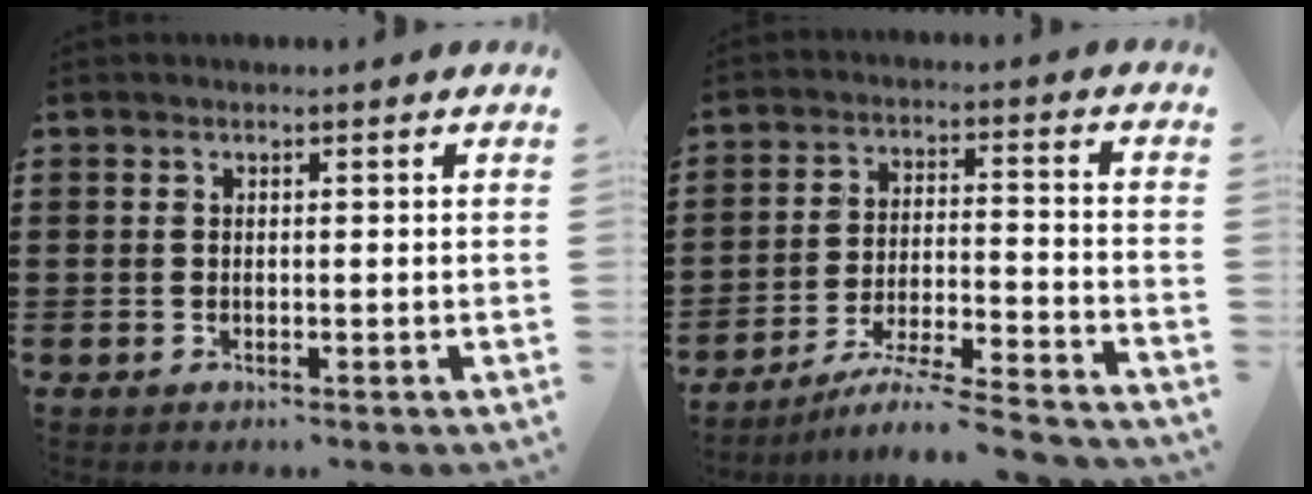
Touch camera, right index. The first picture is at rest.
{"total": 6.5, "force": [-5.8, -0.2, 2.9], "torque": [-0.057, -0.011, -0.115]}